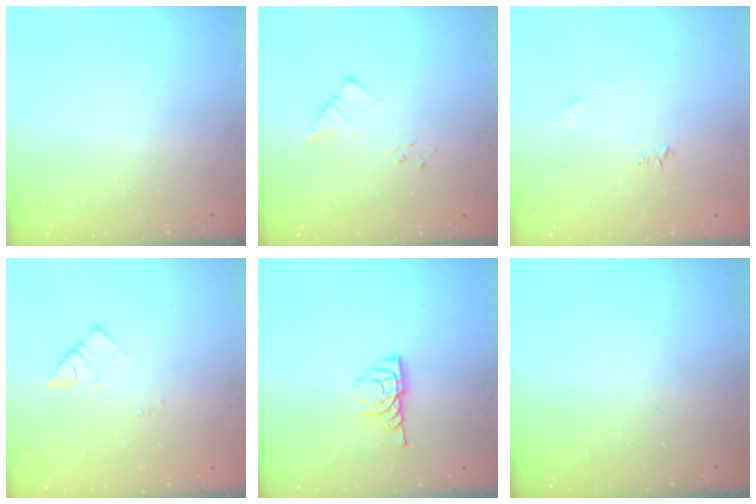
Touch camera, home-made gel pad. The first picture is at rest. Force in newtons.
{"total": 2.2, "press": 2.2, "slide": 0.2}
{"total": 4.9, "press": 4.9, "slide": 0.5}
{"total": 2.7, "press": 2.7, "slide": 0.1}
{"total": 6.1, "press": 6.1, "slide": 0.8}
{"total": 0.0}